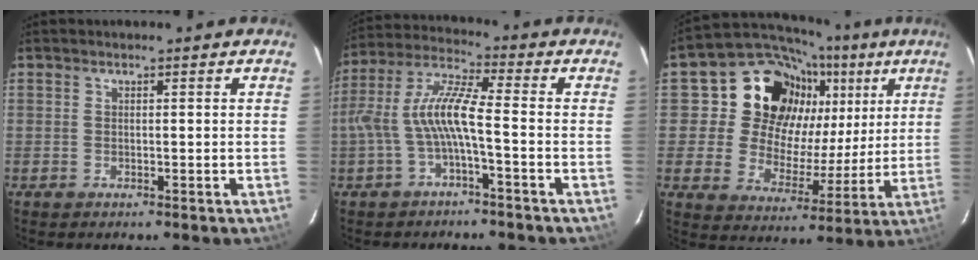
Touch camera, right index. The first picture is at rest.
{"total": 8.7, "force": [-2.4, 1.1, 8.3], "torque": [-0.187, 0.014, -0.043]}
{"total": 20.2, "force": [8.6, 16.1, 8.7], "torque": [-0.181, 0.047, 0.152]}